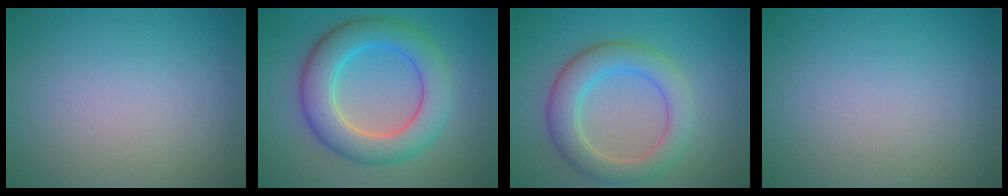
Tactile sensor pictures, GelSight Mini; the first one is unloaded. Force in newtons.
{"total": 7.2, "press": 7.2, "slide": 0.5}
{"total": 5.3, "press": 5.3, "slide": 0.5}
{"total": 0.0}